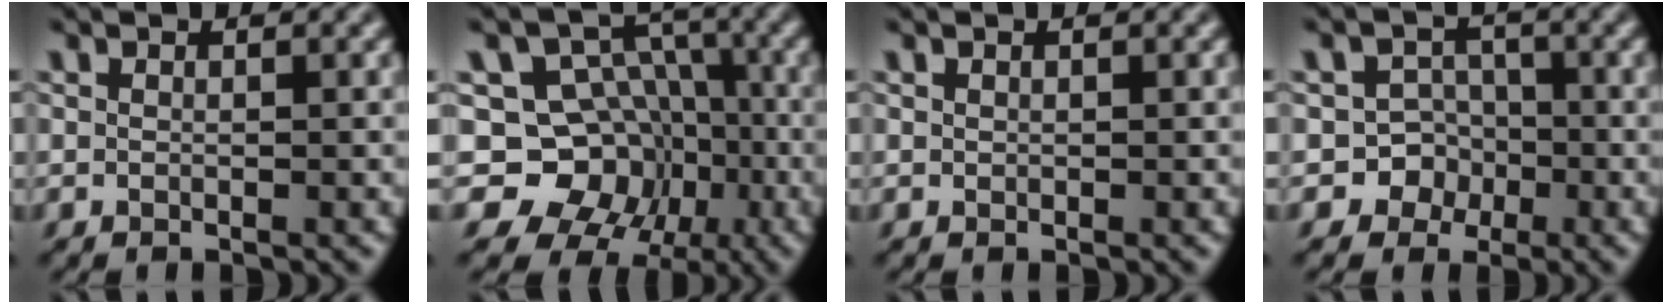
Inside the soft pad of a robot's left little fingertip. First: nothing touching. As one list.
[{"total": 9.7, "force": [-3.4, 8.3, 3.9], "torque": [-0.055, 0.008, -0.087]}, {"total": 0.0}, {"total": 6.3, "force": [-3.0, 5.5, 0.8], "torque": [0.006, 0.005, -0.069]}]